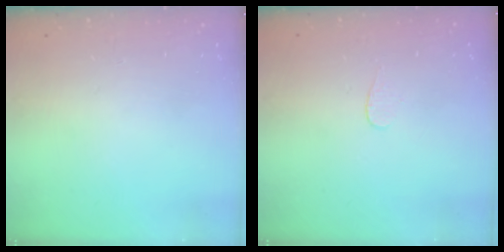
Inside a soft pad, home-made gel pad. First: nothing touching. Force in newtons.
{"total": 3.3, "press": 3.3, "slide": 0.3}